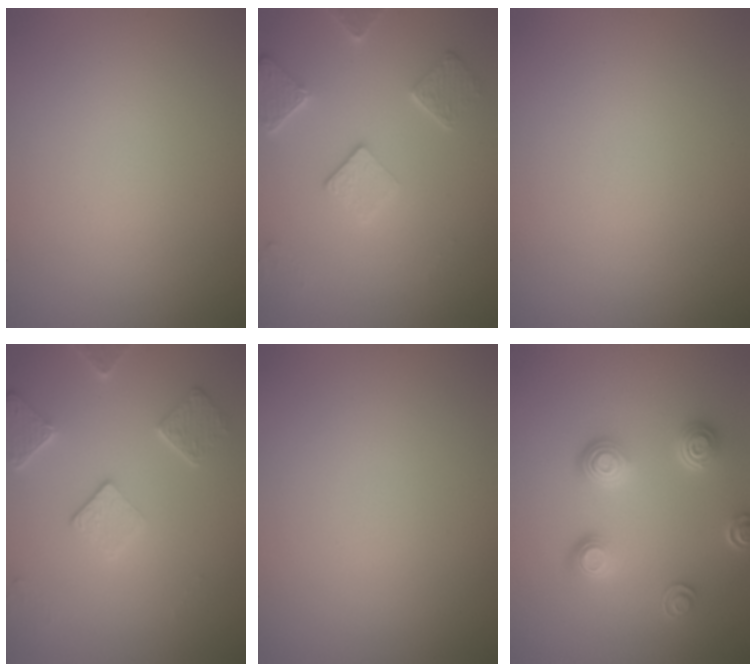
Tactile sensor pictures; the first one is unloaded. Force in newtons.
{"total": 2.9, "press": 2.9, "slide": 0.1}
{"total": 0.0}
{"total": 2.8, "press": 2.7, "slide": 0.6}
{"total": 0.0}
{"total": 3.6, "press": 2.9, "slide": 2.2}